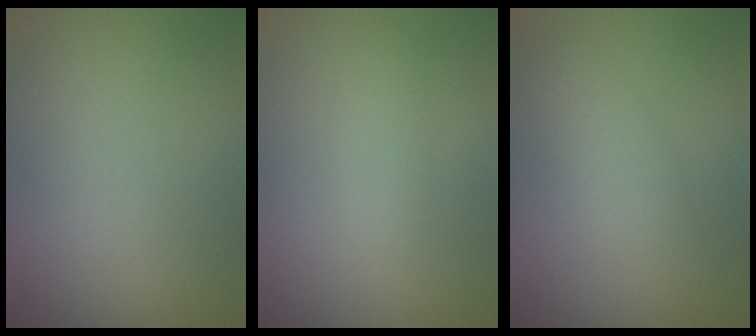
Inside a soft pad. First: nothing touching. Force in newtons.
{"total": 1.8, "press": 1.8, "slide": 0.1}
{"total": 2.7, "press": 2.7, "slide": 0.0}